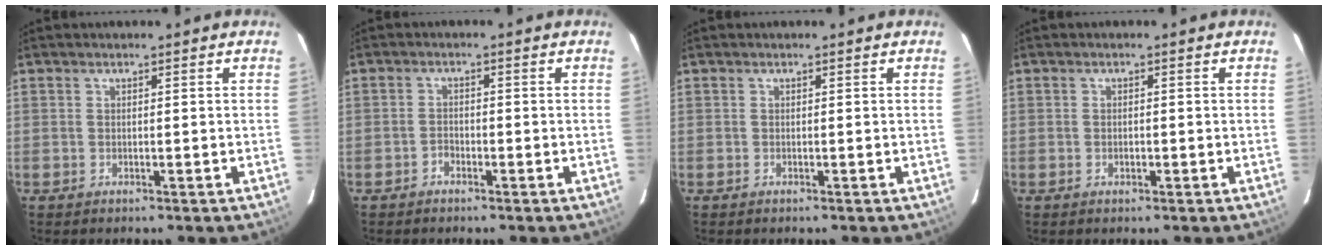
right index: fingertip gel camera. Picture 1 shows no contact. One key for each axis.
{"total": 1.5, "fx": -1.3, "fy": 0.7, "fz": 0.3, "tx": -0.006, "ty": 0.004, "tz": -0.023}
{"total": 0.0}
{"total": 1.0, "fx": -0.4, "fy": 0.7, "fz": 0.6, "tx": -0.011, "ty": 0.002, "tz": -0.005}